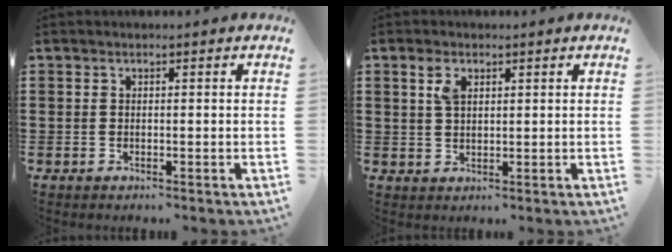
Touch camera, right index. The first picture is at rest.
{"total": 3.0, "force": [1.3, 1.5, 2.2], "torque": [-0.050, 0.006, 0.024]}